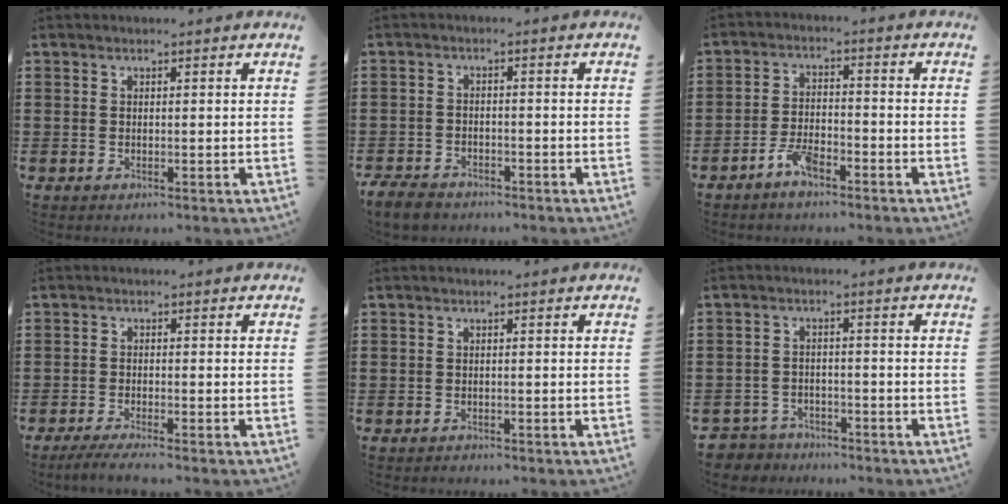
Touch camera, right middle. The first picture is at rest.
{"total": 3.8, "force": [-3.5, 1.2, 0.9], "torque": [-0.029, -0.001, -0.076]}
{"total": 4.3, "force": [-3.4, 1.3, 2.3], "torque": [-0.053, 0.007, -0.068]}
{"total": 2.6, "force": [-2.4, 0.0, 1.0], "torque": [-0.022, -0.004, -0.049]}
{"total": 1.3, "force": [-1.1, 0.6, -0.2], "torque": [0.004, 0.004, -0.025]}
{"total": 3.7, "force": [-3.5, 1.0, -0.4], "torque": [-0.009, -0.004, -0.081]}